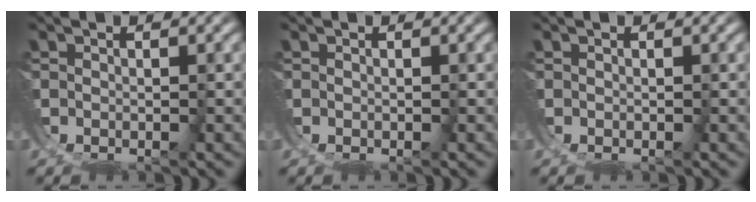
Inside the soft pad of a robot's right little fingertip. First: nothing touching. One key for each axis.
{"total": 0.0}
{"total": 0.0}